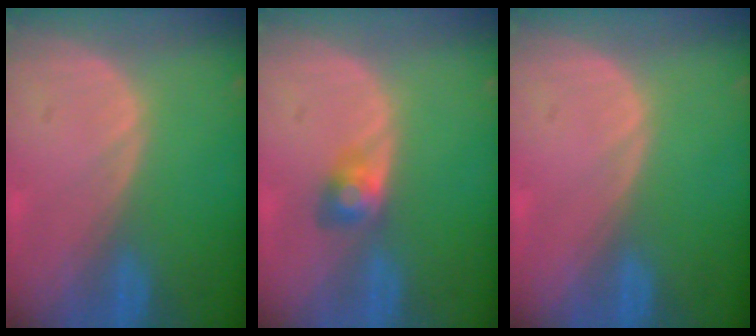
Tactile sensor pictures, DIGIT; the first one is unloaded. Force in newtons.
{"total": 2.7, "press": 2.7, "slide": 0.0}
{"total": 0.0}